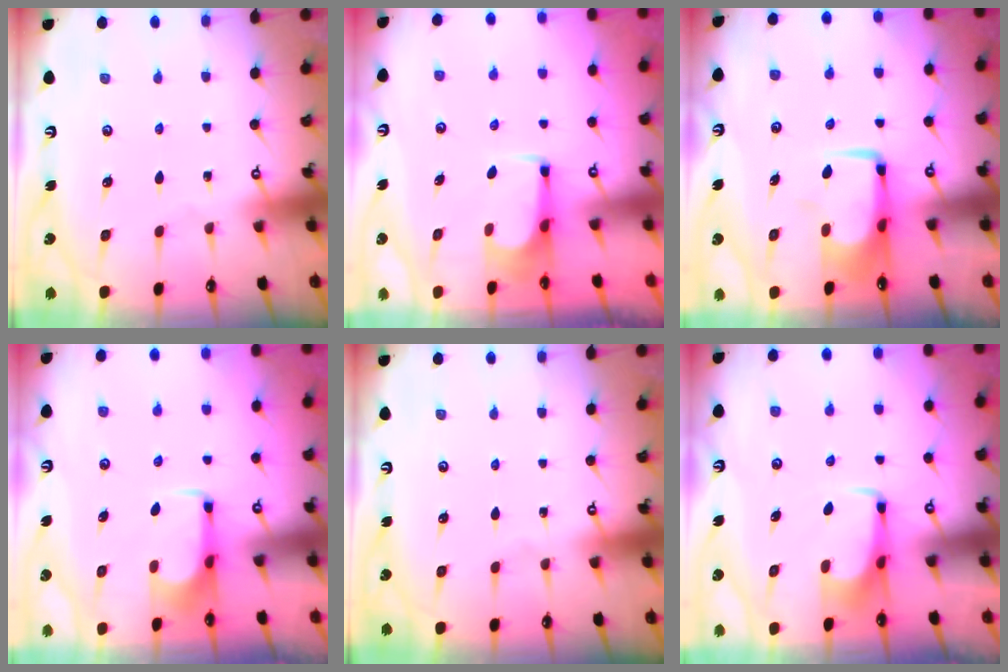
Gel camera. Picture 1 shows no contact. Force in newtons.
{"total": 3.6, "press": 3.6, "slide": 0.2}
{"total": 6.5, "press": 6.4, "slide": 0.9}
{"total": 2.0, "press": 2.0, "slide": 0.2}
{"total": 0.0}
{"total": 3.0, "press": 2.9, "slide": 0.4}